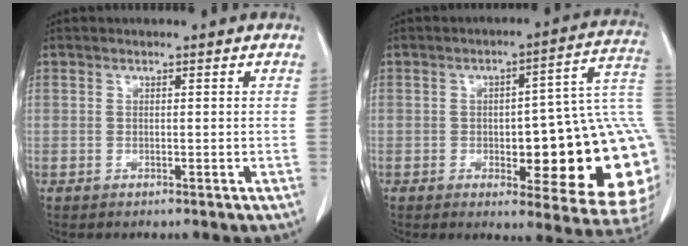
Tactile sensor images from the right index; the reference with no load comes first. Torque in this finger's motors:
{"motor_torque": [1.59, -0.55, 0.83, 0.11]}